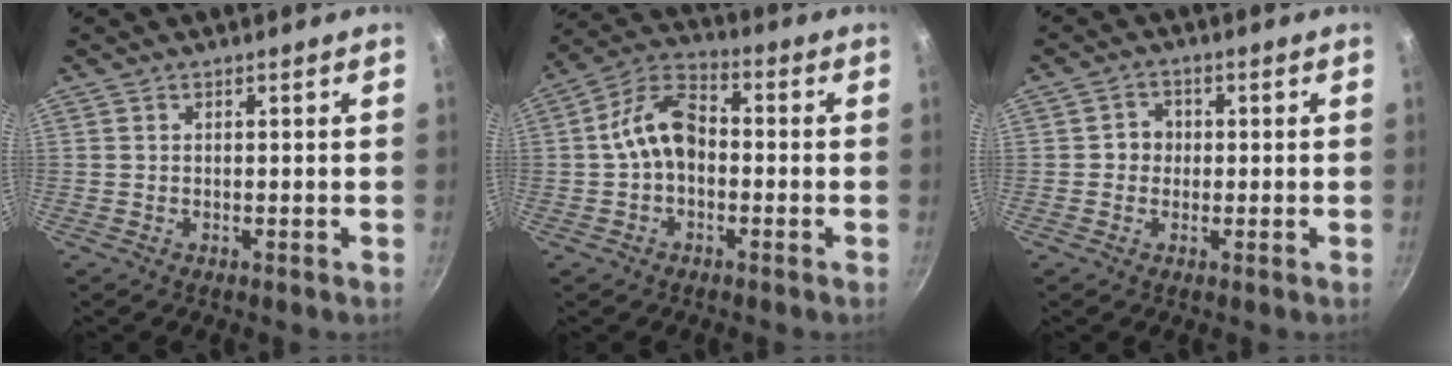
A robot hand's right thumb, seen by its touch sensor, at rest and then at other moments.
{"total": 10.0, "force": [-0.9, 6.6, 7.5], "torque": [-0.117, 0.038, -0.032]}
{"total": 3.2, "force": [-0.1, 3.0, 1.2], "torque": [0.003, 0.007, -0.007]}